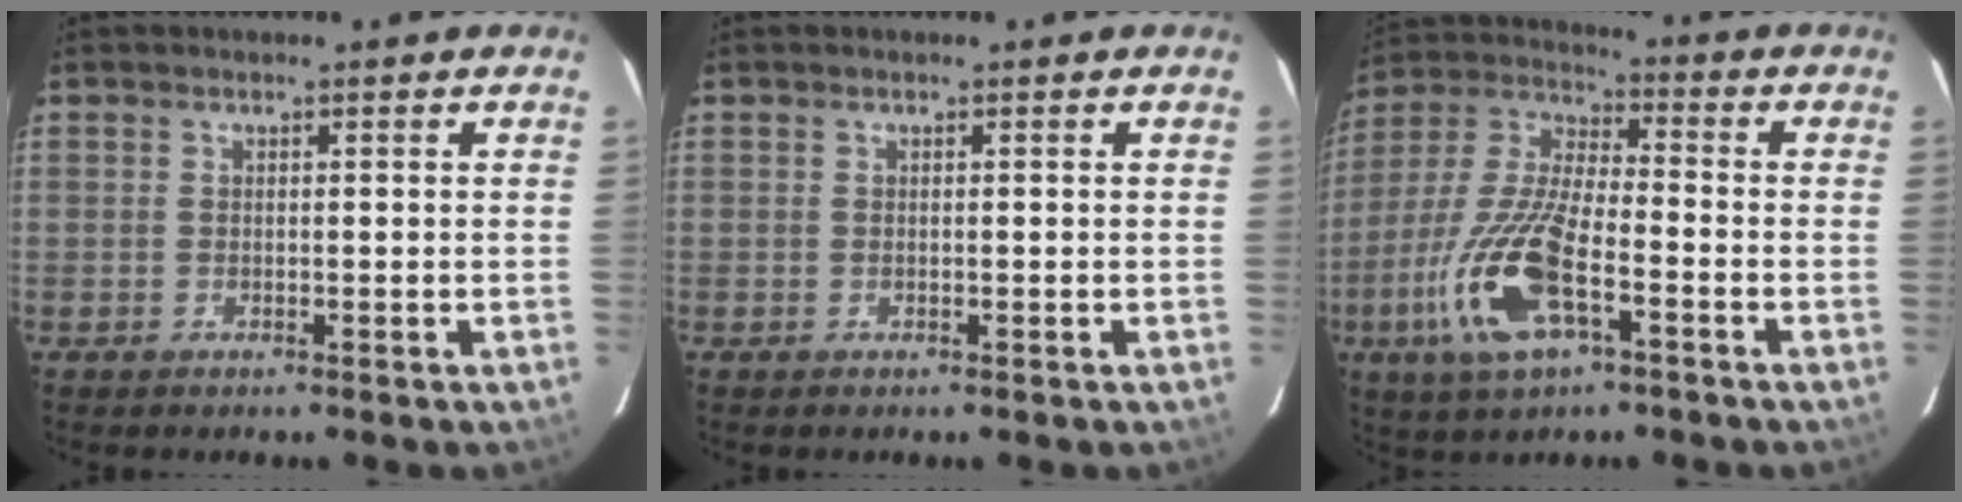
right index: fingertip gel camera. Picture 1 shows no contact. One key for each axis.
{"total": 0.0}
{"total": 16.9, "fx": -7.0, "fy": 5.9, "fz": 14.2, "tx": -0.311, "ty": -0.012, "tz": -0.141}